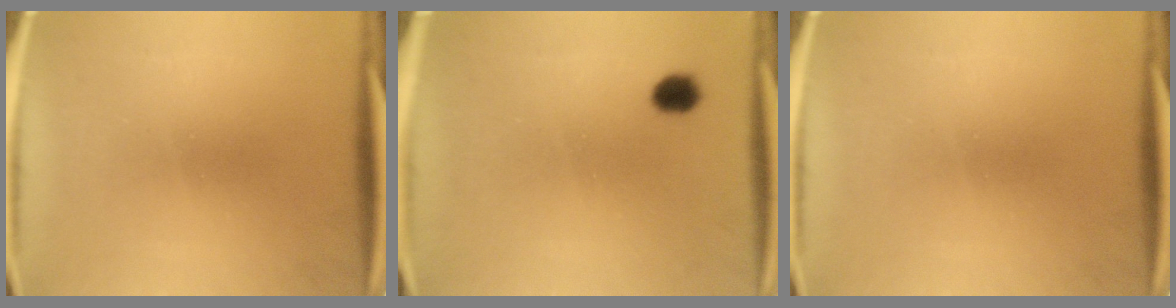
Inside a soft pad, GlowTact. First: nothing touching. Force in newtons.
{"total": 2.7}
{"total": 0.0}